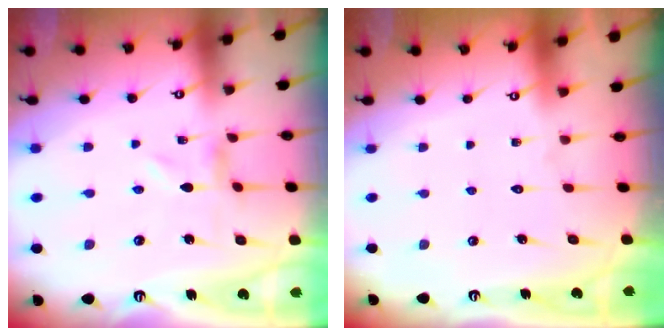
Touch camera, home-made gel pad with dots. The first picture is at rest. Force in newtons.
{"total": 1.6, "press": 1.6, "slide": 0.1}